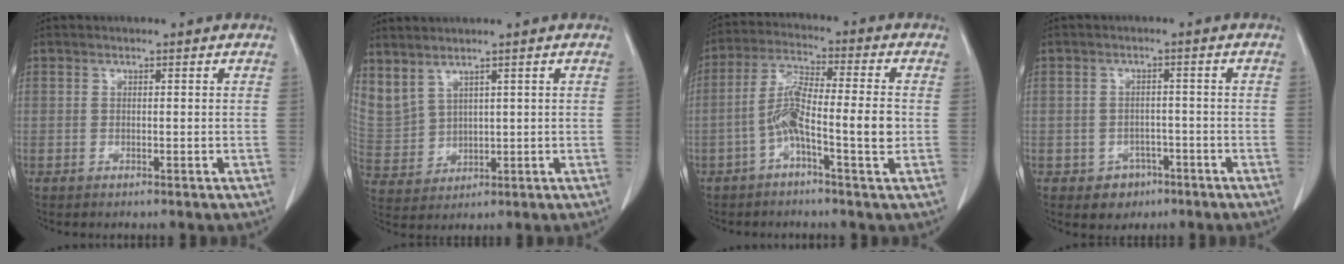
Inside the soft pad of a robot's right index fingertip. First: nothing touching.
{"total": 9.9, "force": [6.3, 6.0, 4.6], "torque": [-0.139, 0.008, 0.156]}
{"total": 9.2, "force": [-2.3, 0.9, 8.8], "torque": [-0.170, 0.020, -0.046]}
{"total": 3.8, "force": [-2.0, 3.1, 0.8], "torque": [-0.006, 0.011, -0.021]}